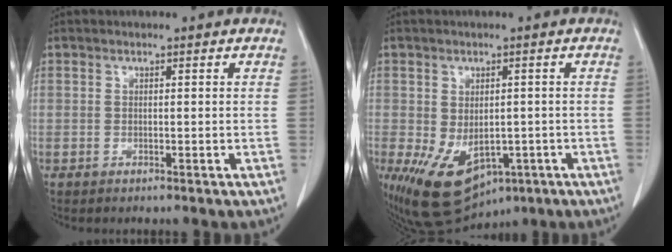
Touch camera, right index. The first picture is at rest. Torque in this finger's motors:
{"motor_torque": [1.28, -0.71, 0.72, 0.18]}